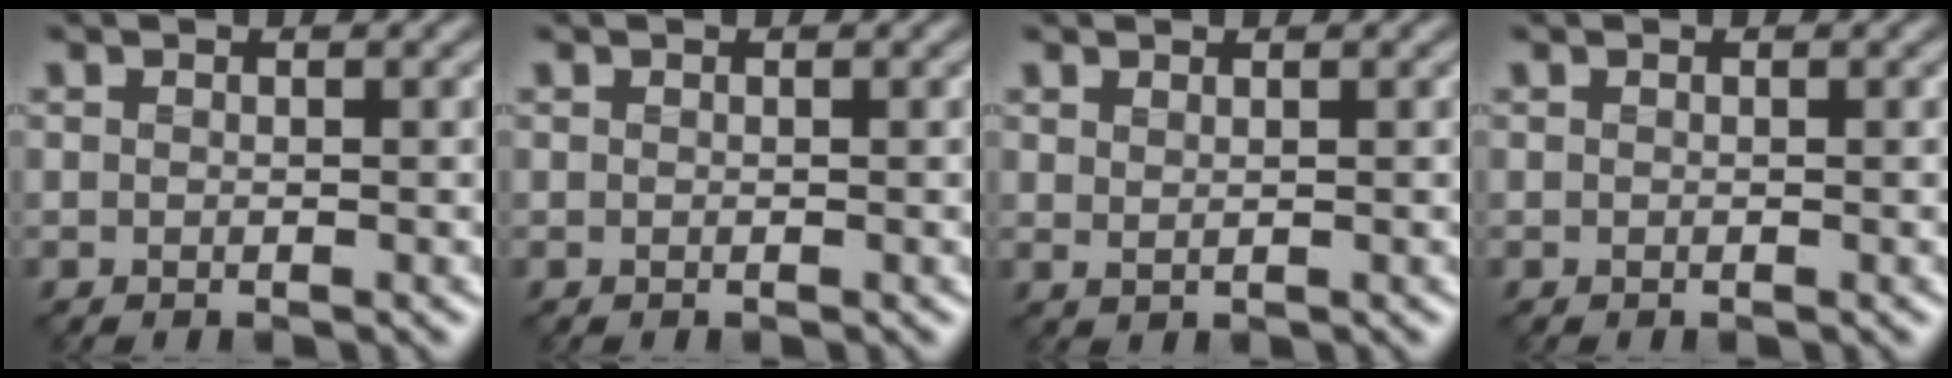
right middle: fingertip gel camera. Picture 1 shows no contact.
{"total": 0.0}
{"total": 0.7, "force": [0.7, 0.0, 0.1], "torque": [-0.003, -0.002, 0.011]}
{"total": 0.0}